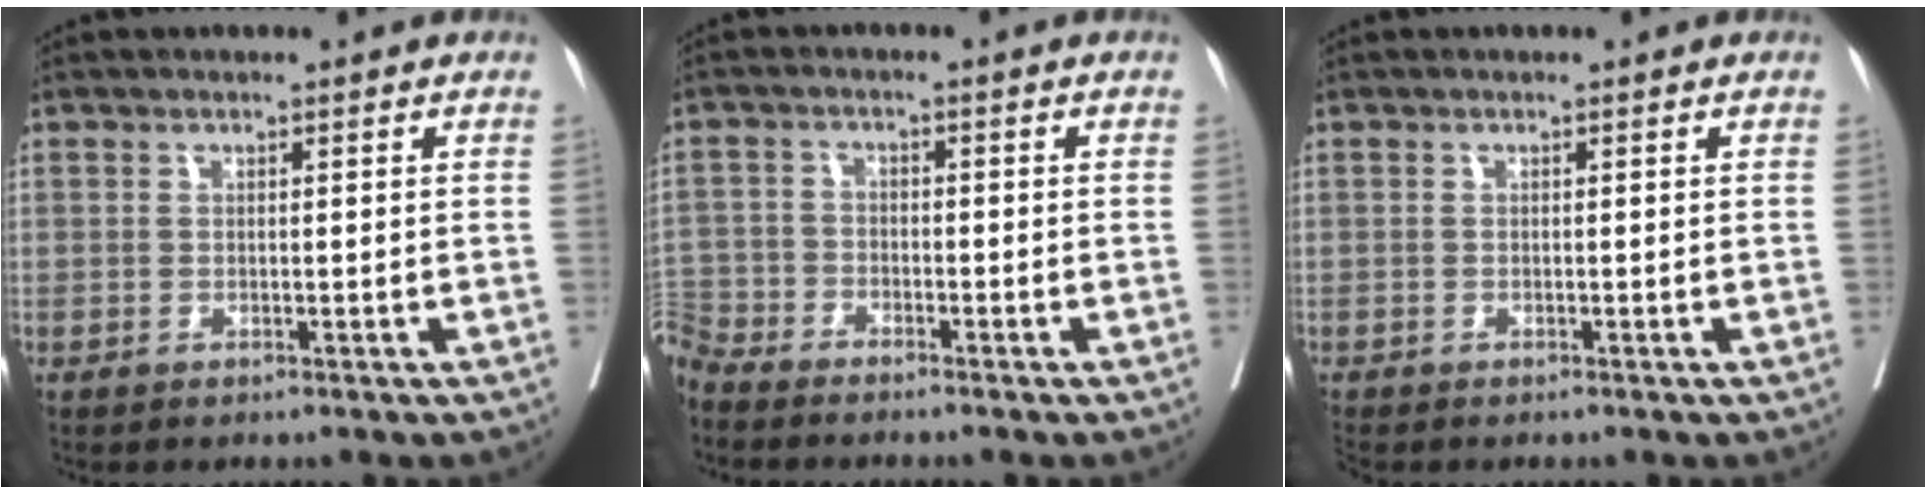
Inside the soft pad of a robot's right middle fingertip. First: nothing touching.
{"total": 5.7, "force": [-5.6, 0.6, 0.8], "torque": [-0.014, -0.001, -0.112]}
{"total": 0.8, "force": [-0.7, 0.1, 0.0], "torque": [-0.006, -0.003, -0.017]}